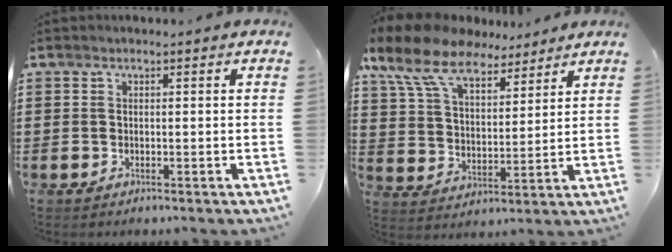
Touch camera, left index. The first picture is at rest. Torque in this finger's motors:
{"motor_torque": [2.14, 0.00, 0.91, 0.21]}